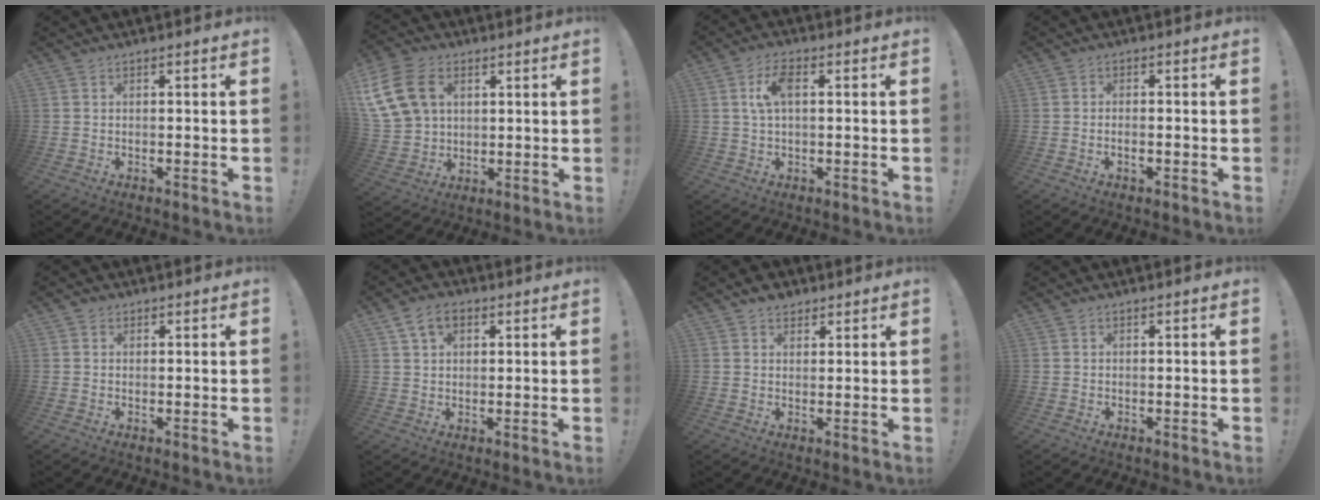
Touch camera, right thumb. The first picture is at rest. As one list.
[{"total": 17.2, "force": [5.9, 12.7, 9.9], "torque": [-0.189, -0.017, 0.115]}, {"total": 6.4, "force": [1.3, 3.3, 5.3], "torque": [-0.101, 0.010, 0.021]}, {"total": 1.6, "force": [-0.9, 0.5, 1.2], "torque": [-0.026, 0.002, -0.014]}, {"total": 1.4, "force": [0.9, 1.1, 0.2], "torque": [-0.003, 0.003, 0.016]}, {"total": 6.8, "force": [3.0, 4.4, 4.2], "torque": [-0.063, 0.000, 0.058]}, {"total": 4.0, "force": [3.0, 2.5, 0.8], "torque": [-0.008, -0.012, 0.055]}, {"total": 0.0}]